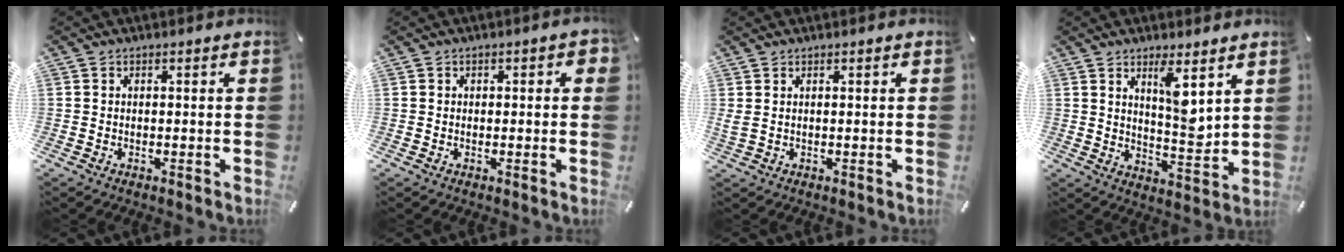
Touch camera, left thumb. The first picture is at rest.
{"total": 1.4, "force": [-0.1, 1.1, 0.8], "torque": [-0.007, 0.004, -0.005]}
{"total": 1.4, "force": [0.8, 0.5, 1.1], "torque": [-0.023, 0.000, 0.014]}
{"total": 8.4, "force": [5.3, 2.6, 6.1], "torque": [-0.094, -0.041, 0.087]}